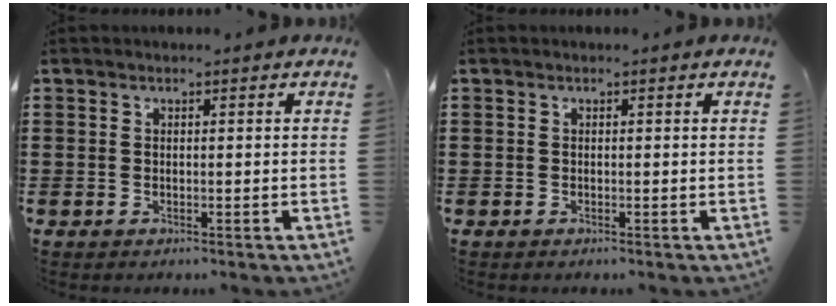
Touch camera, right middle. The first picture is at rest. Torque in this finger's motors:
{"motor_torque": [-0.08, 0.01, 0.03, 0.02]}